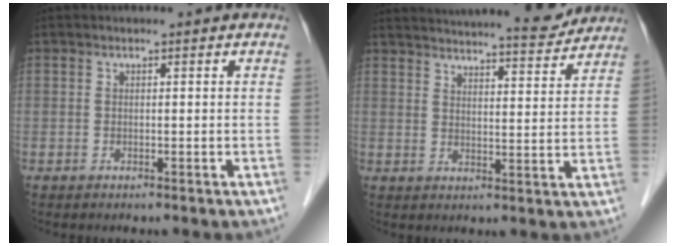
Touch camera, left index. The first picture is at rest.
{"total": 17.4, "force": [16.5, 1.8, 5.3], "torque": [-0.077, -0.006, 0.216]}